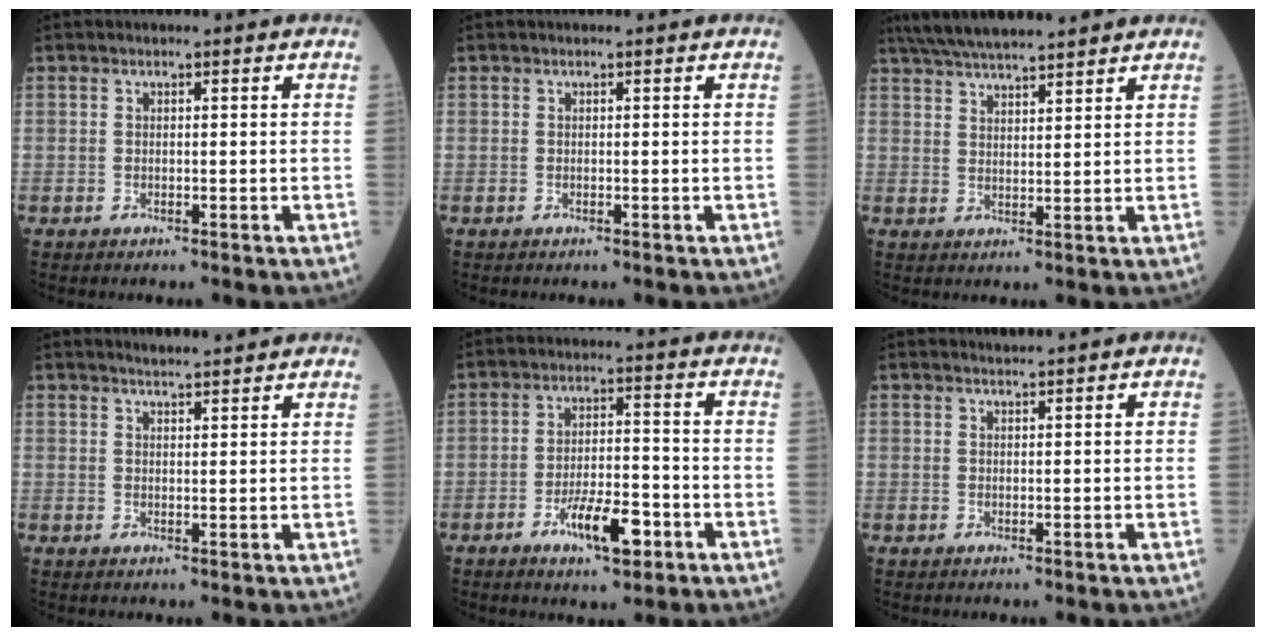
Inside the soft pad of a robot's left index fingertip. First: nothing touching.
{"total": 0.0}
{"total": 10.4, "force": [9.2, 1.0, 4.8], "torque": [-0.081, 0.027, 0.147]}
{"total": 4.0, "force": [3.7, 0.3, 1.4], "torque": [-0.025, 0.014, 0.052]}
{"total": 7.9, "force": [-4.0, 2.3, 6.3], "torque": [-0.116, -0.001, -0.065]}
{"total": 0.7, "force": [0.7, -0.3, 0.0], "torque": [-0.002, -0.001, 0.015]}